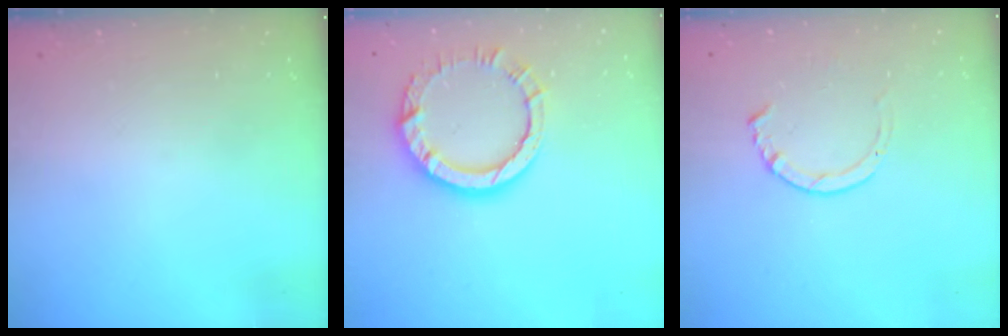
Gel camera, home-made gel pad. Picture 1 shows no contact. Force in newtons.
{"total": 10.6, "press": 10.5, "slide": 1.1}
{"total": 3.5, "press": 3.5, "slide": 0.4}